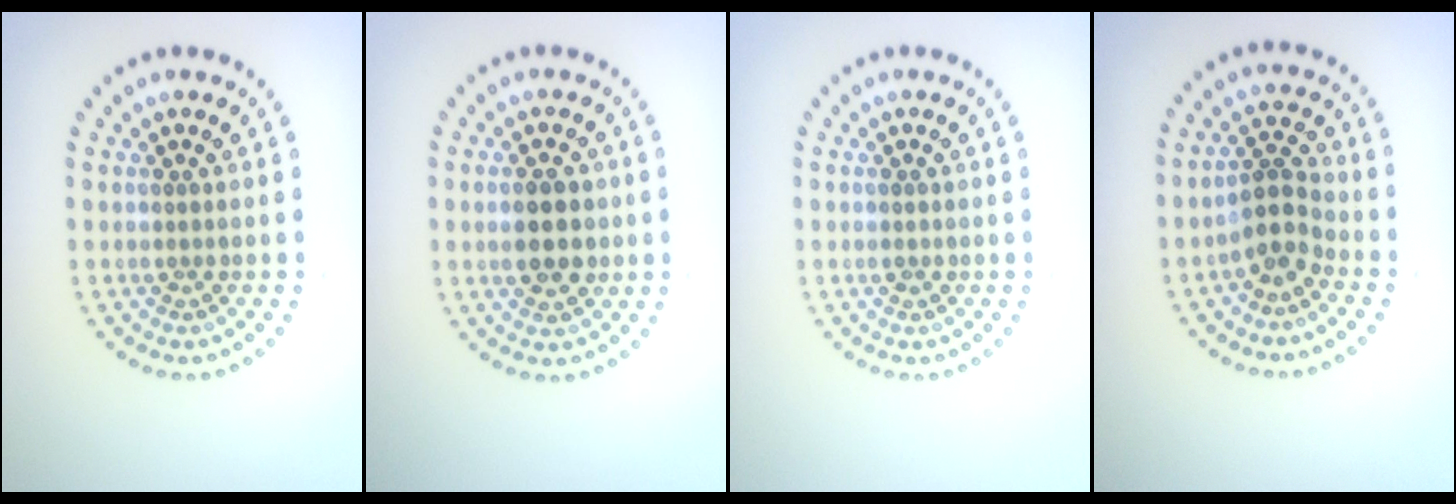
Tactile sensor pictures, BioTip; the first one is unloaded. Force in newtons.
{"total": 3.3, "press": 3.3, "slide": 0.2}
{"total": 0.9, "press": 0.9, "slide": 0.1}
{"total": 2.6, "press": 2.0, "slide": 1.7}